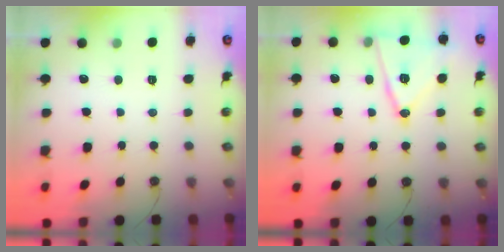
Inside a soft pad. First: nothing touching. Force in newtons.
{"total": 14.7, "press": 14.5, "slide": 2.7}